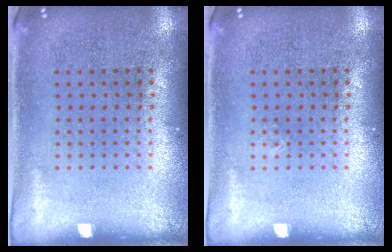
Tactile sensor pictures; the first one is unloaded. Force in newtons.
{"total": 0.0}